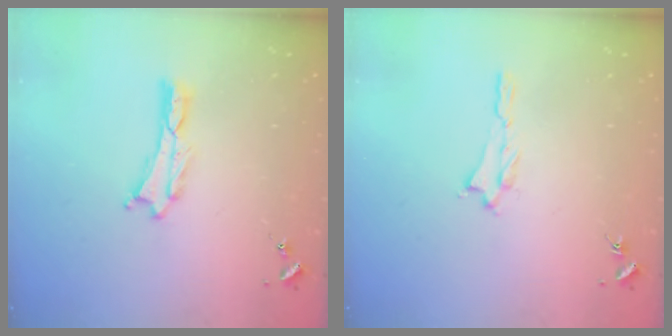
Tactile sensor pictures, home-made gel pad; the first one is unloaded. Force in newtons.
{"total": 1.2, "press": 1.2, "slide": 0.3}